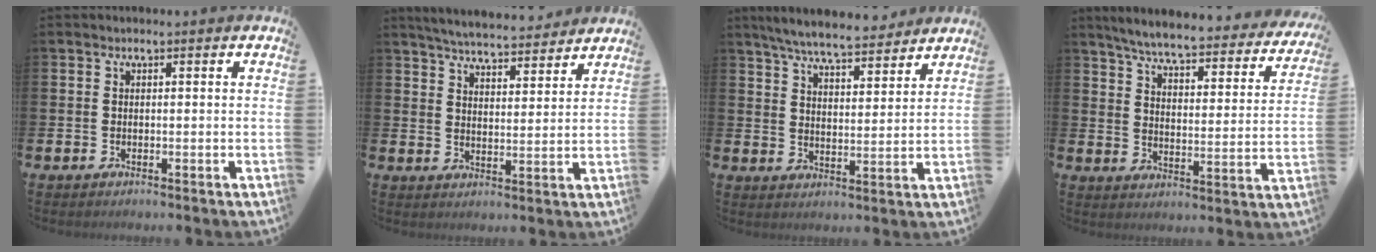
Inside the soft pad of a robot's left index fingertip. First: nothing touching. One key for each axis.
{"total": 5.6, "fx": 5.5, "fy": 0.5, "fz": 0.9, "tx": -0.031, "ty": -0.036, "tz": 0.097}
{"total": 6.7, "fx": 6.4, "fy": 0.8, "fz": 1.9, "tx": -0.053, "ty": -0.038, "tz": 0.111}
{"total": 6.0, "fx": 5.5, "fy": 0.5, "fz": 2.3, "tx": -0.064, "ty": -0.046, "tz": 0.087}